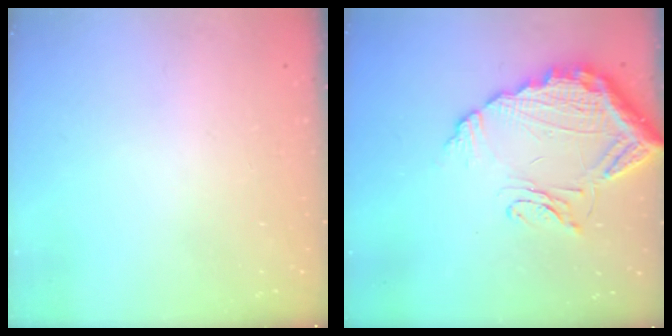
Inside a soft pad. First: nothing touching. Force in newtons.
{"total": 14.4, "press": 14.3, "slide": 1.5}